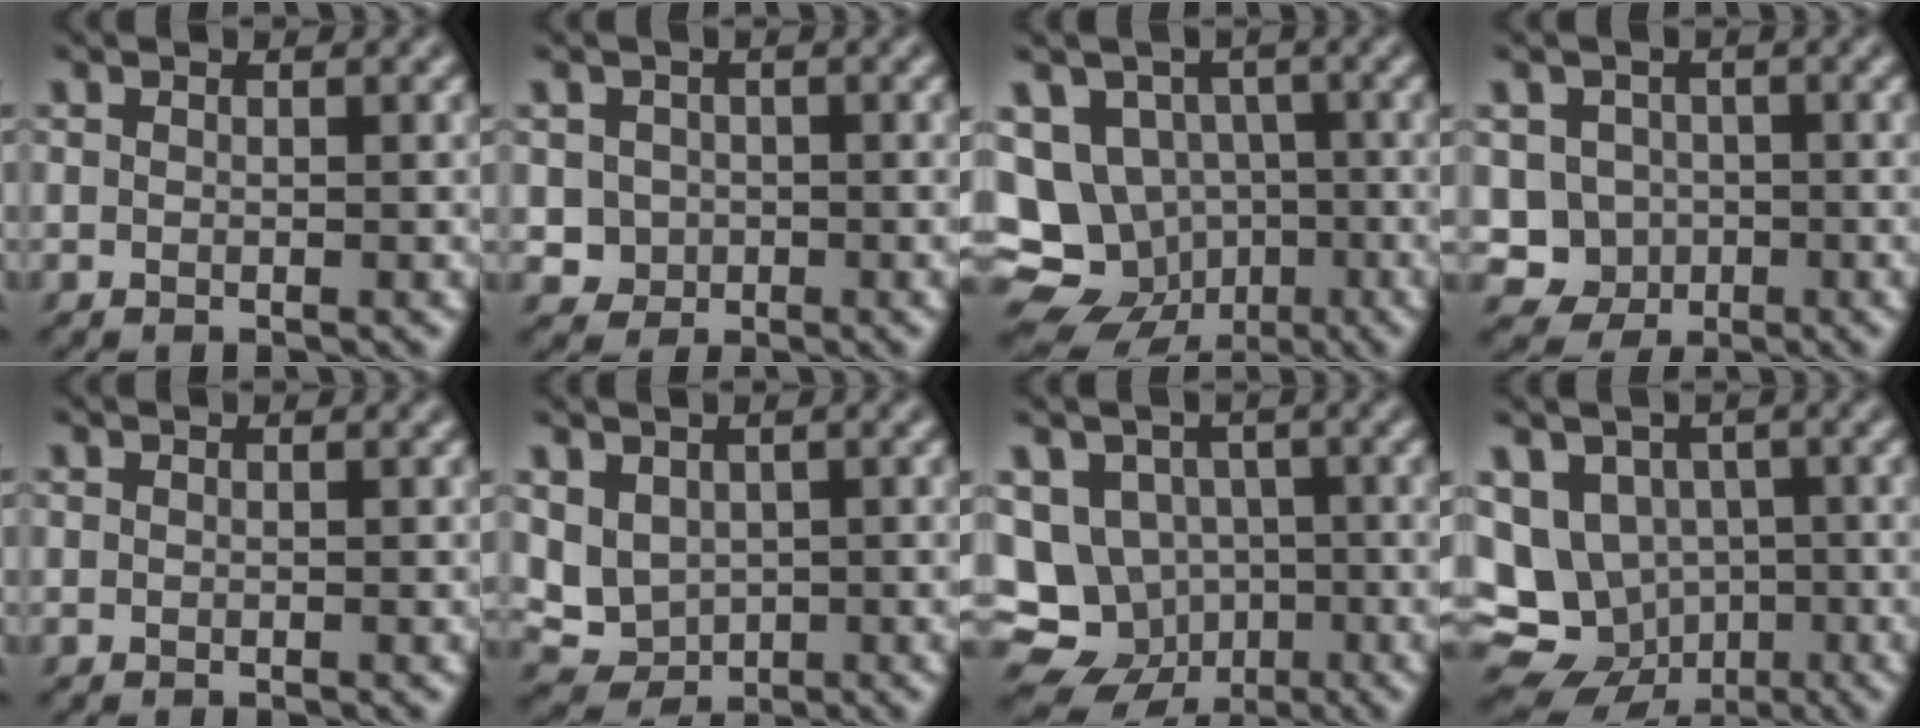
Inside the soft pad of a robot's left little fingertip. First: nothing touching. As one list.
[{"total": 1.7, "force": [-0.1, 1.7, 0.2], "torque": [0.005, -0.005, 0.002]}, {"total": 14.3, "force": [-5.0, 12.3, 5.3], "torque": [-0.106, -0.008, -0.091]}, {"total": 3.3, "force": [-0.3, 3.2, 0.8], "torque": [-0.002, -0.005, -0.014]}, {"total": 0.0}, {"total": 3.2, "force": [0.7, 2.7, 1.6], "torque": [-0.038, -0.009, 0.023]}, {"total": 12.4, "force": [-4.0, 10.7, 4.8], "torque": [-0.085, -0.014, -0.077]}, {"total": 13.1, "force": [-3.2, 11.5, 5.5], "torque": [-0.109, -0.020, -0.060]}]